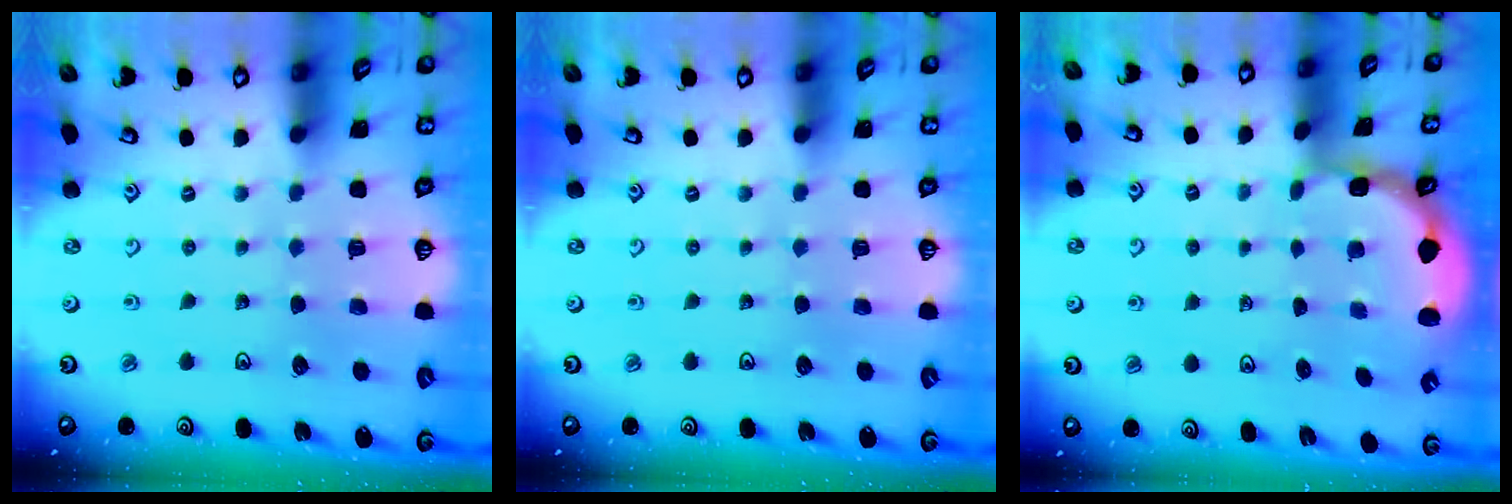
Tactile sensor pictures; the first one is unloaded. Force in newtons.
{"total": 0.0}
{"total": 1.8, "press": 1.4, "slide": 1.1}